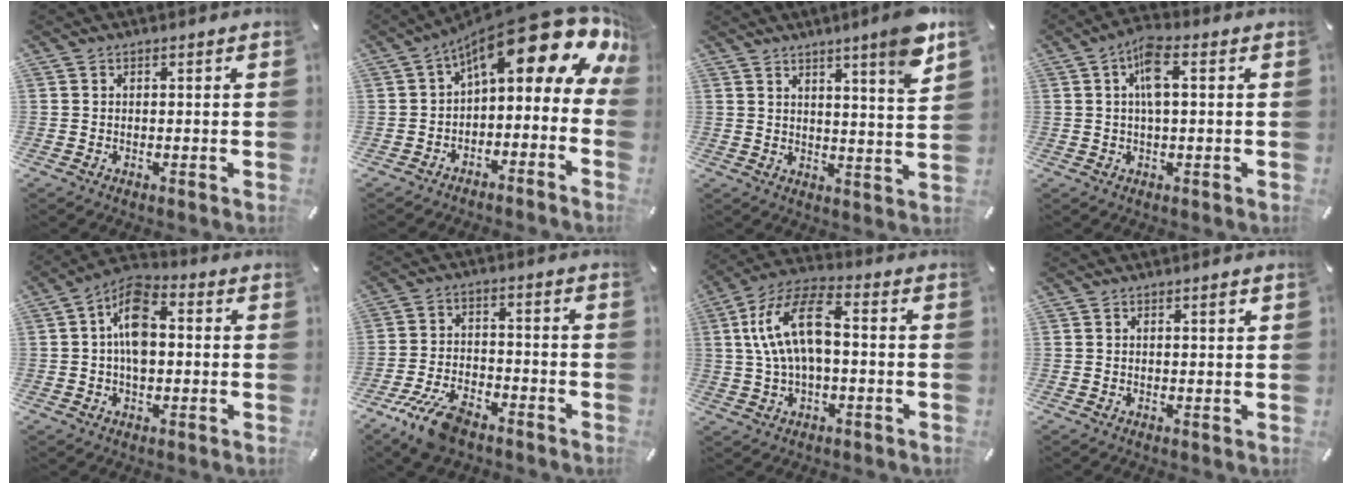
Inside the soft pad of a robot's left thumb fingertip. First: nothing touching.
{"total": 18.7, "force": [9.9, 7.0, 14.3], "torque": [-0.198, -0.084, 0.168]}
{"total": 9.4, "force": [6.7, 0.1, 6.6], "torque": [-0.093, -0.046, 0.105]}
{"total": 6.7, "force": [1.2, 2.5, 6.1], "torque": [-0.110, 0.008, 0.019]}
{"total": 10.1, "force": [0.4, 6.0, 8.2], "torque": [-0.150, 0.008, 0.005]}
{"total": 10.2, "force": [-6.9, 4.3, 6.0], "torque": [-0.127, 0.032, -0.131]}
{"total": 13.7, "force": [1.2, 7.0, 11.8], "torque": [-0.247, 0.008, 0.020]}
{"total": 1.3, "force": [0.7, 0.1, 1.1], "torque": [-0.021, 0.002, 0.010]}